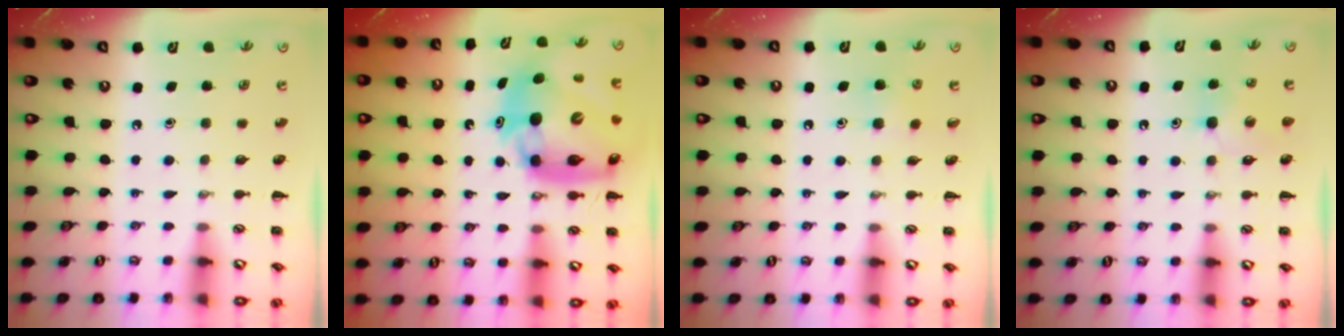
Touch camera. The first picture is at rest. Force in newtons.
{"total": 16.4, "press": 15.7, "slide": 4.7}
{"total": 3.9, "press": 3.6, "slide": 1.5}
{"total": 5.4, "press": 5.2, "slide": 1.4}